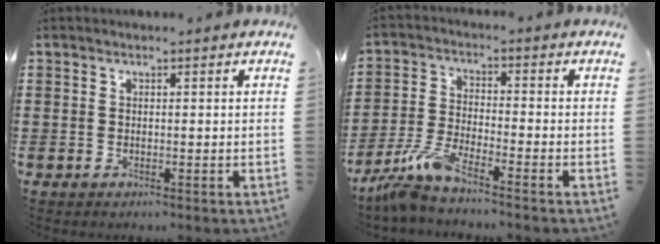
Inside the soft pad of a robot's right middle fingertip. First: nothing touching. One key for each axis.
{"total": 6.5, "fx": -5.4, "fy": 0.3, "fz": 3.6, "tx": -0.092, "ty": -0.017, "tz": -0.107}